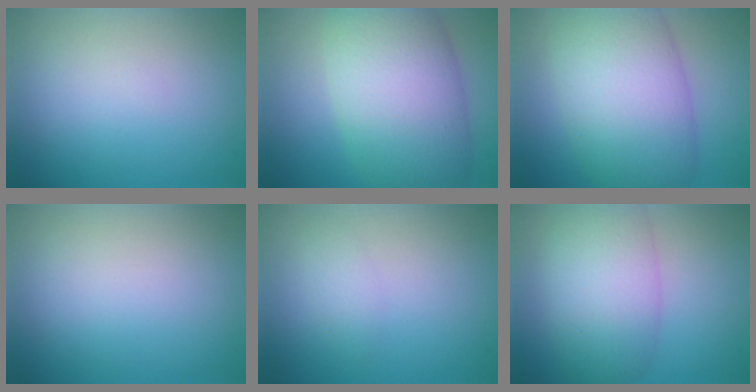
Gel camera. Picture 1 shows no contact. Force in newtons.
{"total": 11.5, "press": 11.5, "slide": 0.4}
{"total": 11.2, "press": 11.2, "slide": 0.4}
{"total": 0.0}
{"total": 1.2, "press": 1.2, "slide": 0.1}
{"total": 7.2, "press": 7.2, "slide": 0.4}